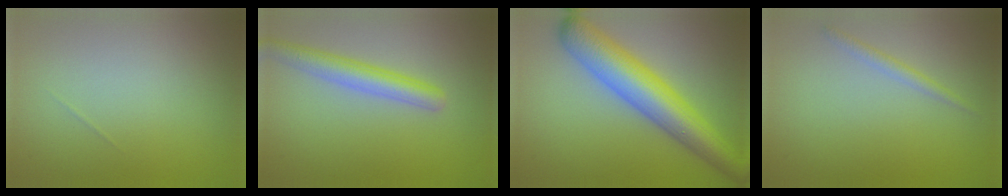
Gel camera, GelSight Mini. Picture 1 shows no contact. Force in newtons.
{"total": 3.5, "press": 3.5, "slide": 0.2}
{"total": 8.2, "press": 8.2, "slide": 0.2}
{"total": 1.2, "press": 1.1, "slide": 0.0}